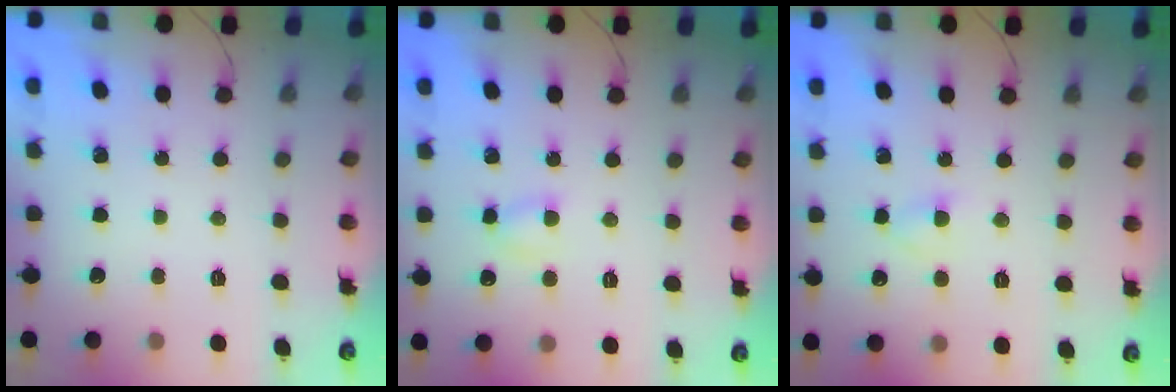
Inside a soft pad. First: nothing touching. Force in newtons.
{"total": 3.6, "press": 3.5, "slide": 0.9}
{"total": 2.5, "press": 2.3, "slide": 1.0}